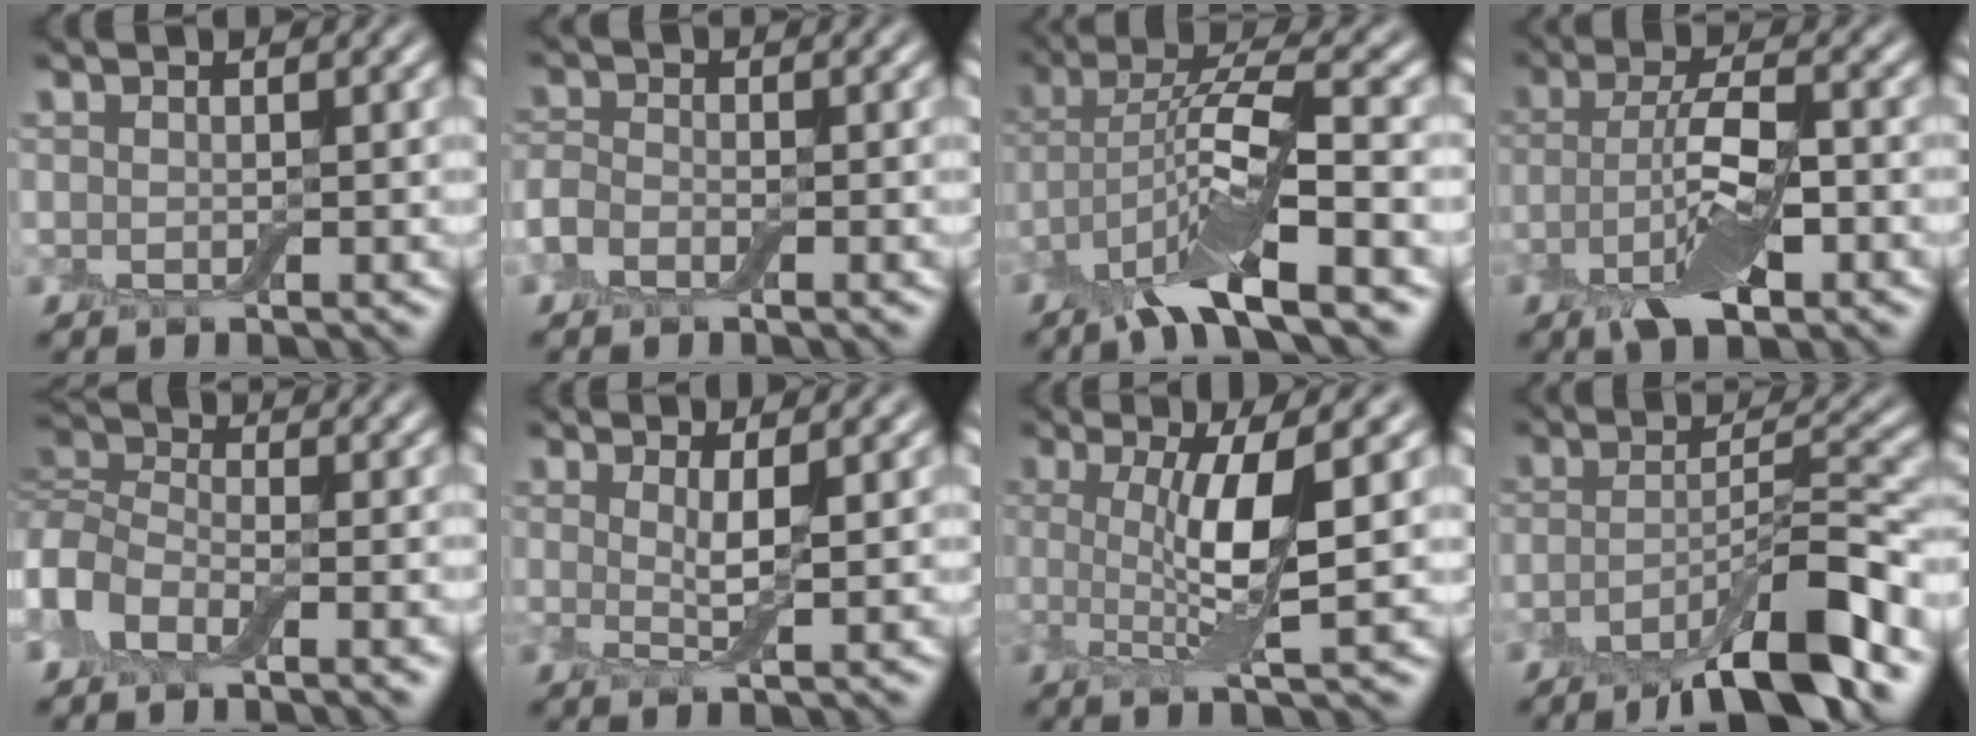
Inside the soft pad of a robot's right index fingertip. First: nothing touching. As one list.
[{"total": 1.8, "force": [-1.1, 1.2, 0.7], "torque": [-0.016, 0.007, -0.032]}, {"total": 8.8, "force": [-3.5, 2.7, 7.6], "torque": [-0.143, 0.014, -0.079]}, {"total": 6.4, "force": [-2.2, 2.7, 5.4], "torque": [-0.106, 0.007, -0.043]}, {"total": 5.3, "force": [-3.0, 3.1, 3.2], "torque": [-0.058, 0.006, -0.069]}, {"total": 2.1, "force": [0.6, 0.3, 1.9], "torque": [-0.036, -0.005, 0.011]}, {"total": 5.2, "force": [1.1, 1.0, 5.0], "torque": [-0.083, 0.005, 0.017]}, {"total": 8.2, "force": [-5.1, 1.8, 6.2], "torque": [-0.089, 0.012, -0.091]}]